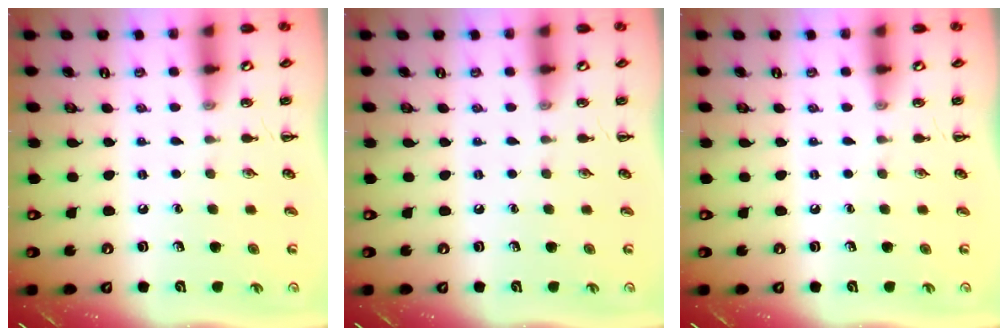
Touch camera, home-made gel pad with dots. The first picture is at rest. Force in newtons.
{"total": 0.0}
{"total": 0.0}